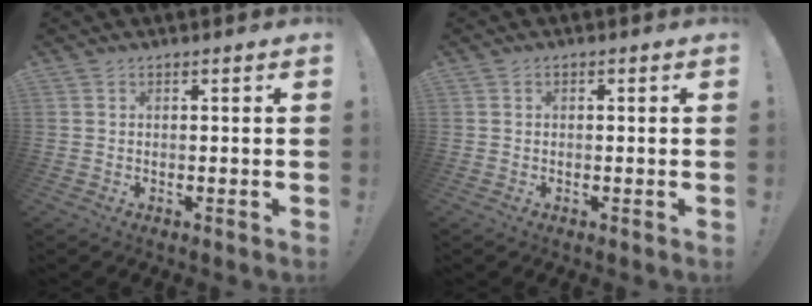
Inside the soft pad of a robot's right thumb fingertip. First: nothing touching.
{"total": 0.7, "force": [-0.4, 0.5, 0.2], "torque": [-0.008, 0.005, -0.006]}